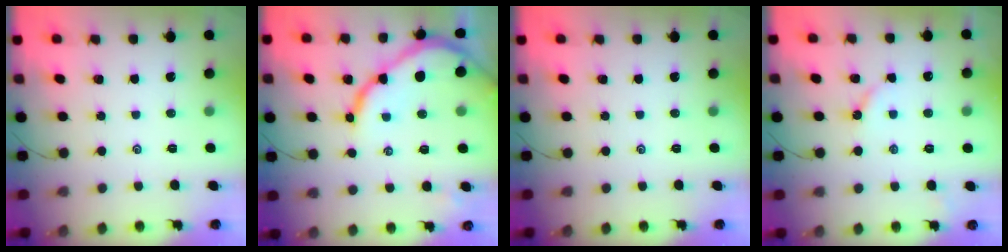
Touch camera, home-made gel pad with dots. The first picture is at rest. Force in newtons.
{"total": 11.0, "press": 11.0, "slide": 1.3}
{"total": 0.0}
{"total": 2.9, "press": 2.8, "slide": 0.5}